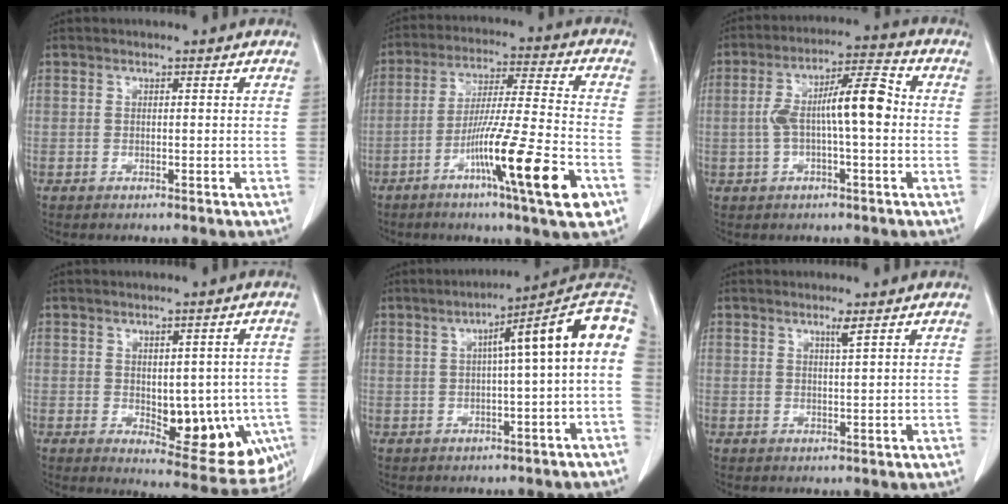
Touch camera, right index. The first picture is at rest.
{"total": 16.5, "force": [-7.0, -0.5, 15.0], "torque": [-0.252, -0.021, -0.116]}
{"total": 10.0, "force": [-0.2, 1.9, 9.9], "torque": [-0.175, 0.035, -0.003]}
{"total": 12.9, "force": [-2.9, 6.1, 10.9], "torque": [-0.109, -0.002, -0.017]}
{"total": 11.8, "force": [1.6, -0.1, 11.7], "torque": [-0.156, 0.038, 0.016]}
{"total": 1.4, "force": [0.9, -0.4, 1.0], "torque": [-0.023, -0.007, 0.019]}